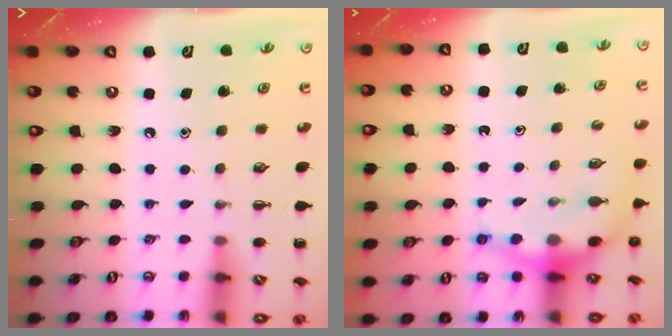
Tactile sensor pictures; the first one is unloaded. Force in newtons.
{"total": 7.3, "press": 7.2, "slide": 1.6}